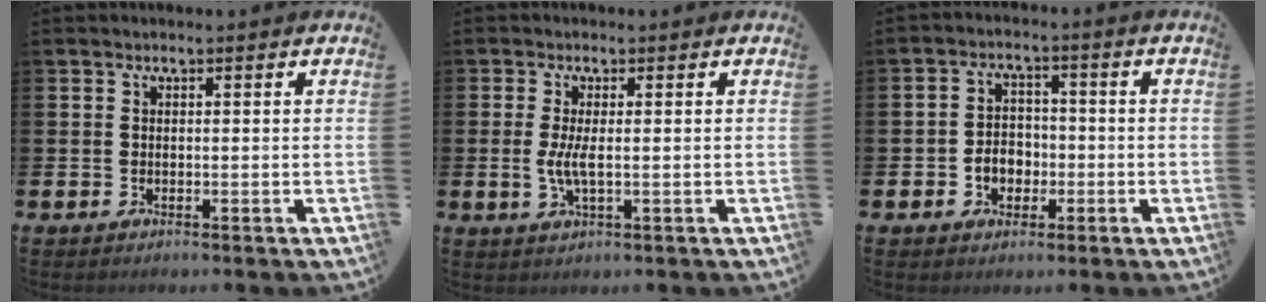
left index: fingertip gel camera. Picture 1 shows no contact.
{"total": 2.7, "force": [0.0, 0.6, 2.6], "torque": [-0.053, -0.001, 0.000]}
{"total": 3.7, "force": [-1.3, 3.0, 1.7], "torque": [-0.019, -0.001, -0.033]}